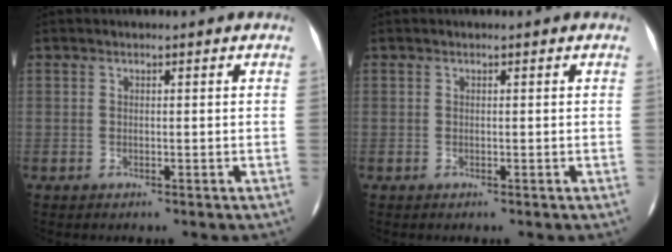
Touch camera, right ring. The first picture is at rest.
{"total": 0.0}